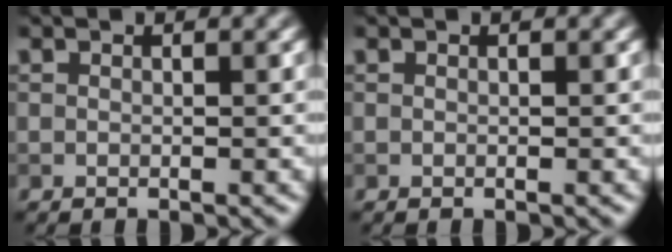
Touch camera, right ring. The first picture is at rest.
{"total": 0.0}